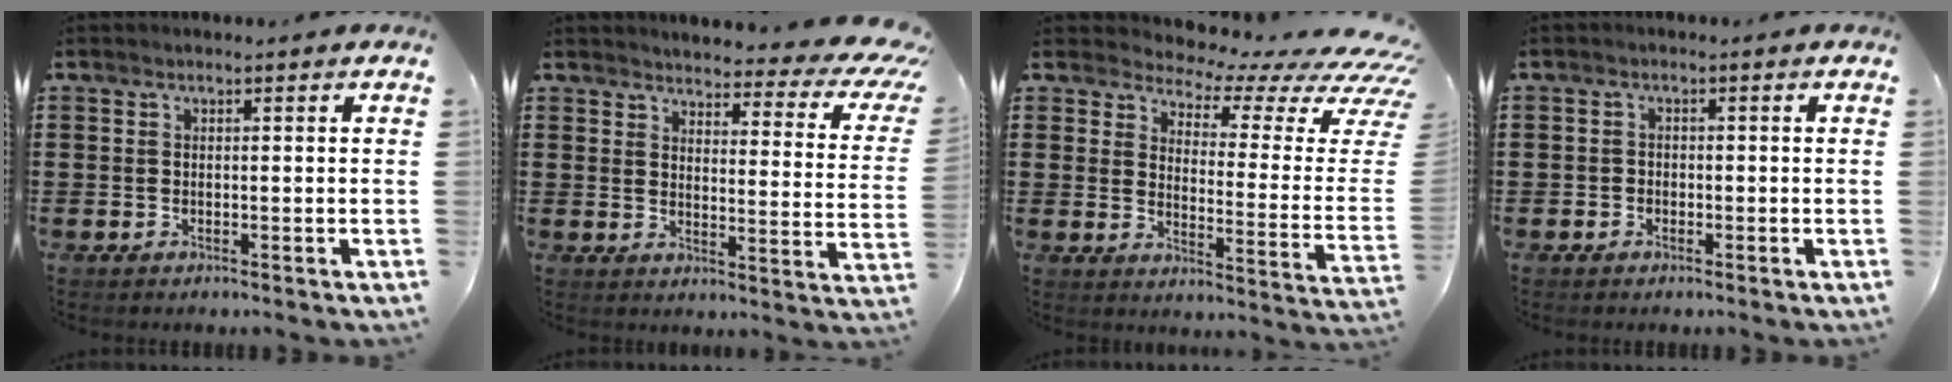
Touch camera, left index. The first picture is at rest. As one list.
[{"total": 4.5, "force": [3.8, 0.9, 2.1], "torque": [-0.038, -0.036, 0.056]}, {"total": 4.6, "force": [3.7, 1.3, 2.4], "torque": [-0.051, -0.045, 0.058]}, {"total": 1.0, "force": [-0.7, 0.7, 0.1], "torque": [-0.005, 0.002, -0.017]}]